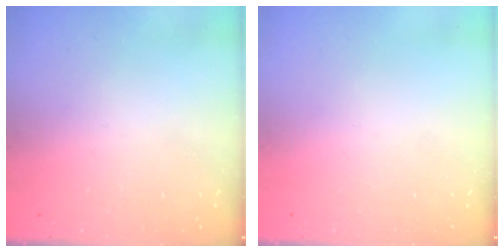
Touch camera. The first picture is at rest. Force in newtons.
{"total": 0.0}